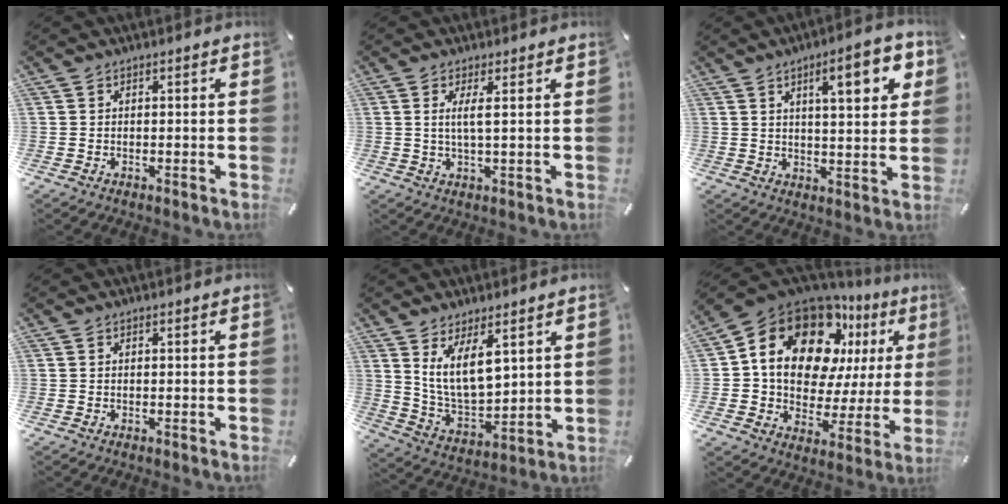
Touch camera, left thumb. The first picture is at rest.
{"total": 4.2, "force": [0.9, 0.5, 4.0], "torque": [-0.081, -0.003, 0.013]}
{"total": 11.3, "force": [5.2, 3.2, 9.5], "torque": [-0.134, -0.017, 0.078]}
{"total": 0.0}
{"total": 11.4, "force": [6.3, 5.8, 7.6], "torque": [-0.158, -0.034, 0.115]}
{"total": 19.9, "force": [9.7, 12.8, 11.9], "torque": [-0.208, -0.068, 0.164]}